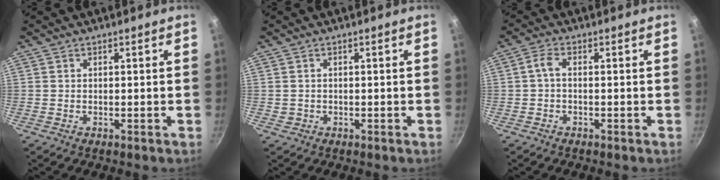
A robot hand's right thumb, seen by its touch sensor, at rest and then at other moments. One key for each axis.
{"total": 0.6, "fx": 0.0, "fy": 0.6, "fz": 0.0, "tx": -0.001, "ty": 0.003, "tz": 0.004}
{"total": 0.8, "fx": 0.0, "fy": 0.4, "fz": 0.7, "tx": -0.015, "ty": 0.005, "tz": -0.001}